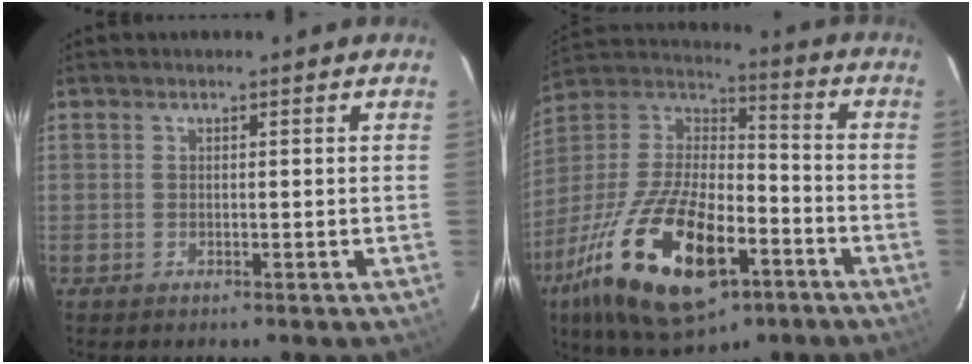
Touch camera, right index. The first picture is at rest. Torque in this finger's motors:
{"motor_torque": [2.12, -0.02, 1.05, 0.21]}